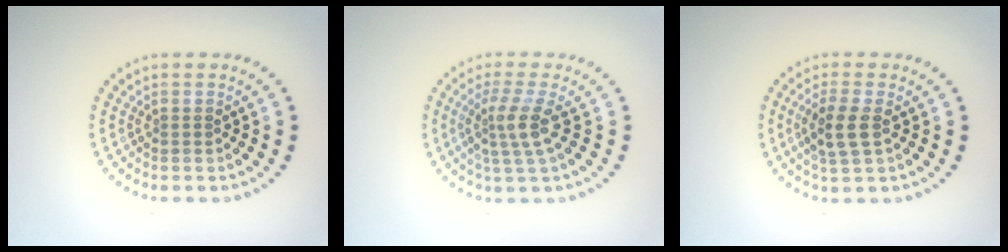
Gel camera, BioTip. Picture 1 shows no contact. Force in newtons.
{"total": 2.9, "press": 2.2, "slide": 1.9}
{"total": 2.9, "press": 2.7, "slide": 1.0}